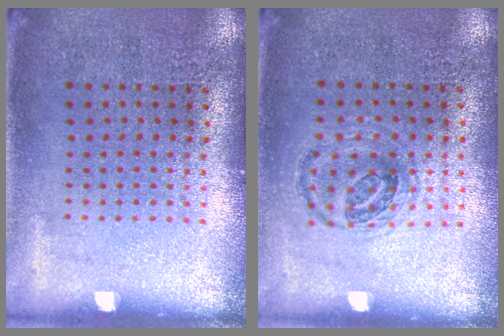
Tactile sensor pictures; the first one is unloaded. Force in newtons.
{"total": 1.0, "press": 0.9, "slide": 0.2}